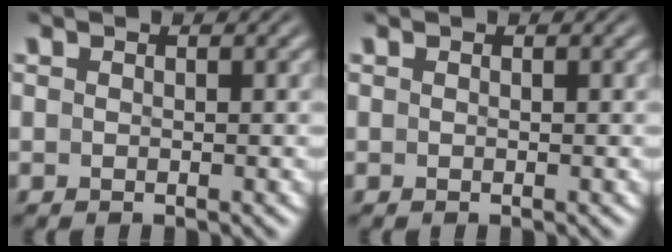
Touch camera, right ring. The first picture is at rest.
{"total": 0.0}